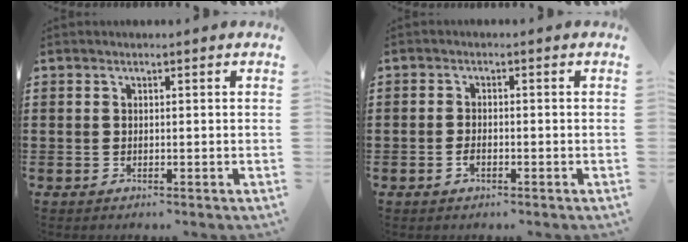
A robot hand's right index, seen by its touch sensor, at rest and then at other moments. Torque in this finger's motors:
{"motor_torque": [0.94, 1.18, 0.03, 0.00]}